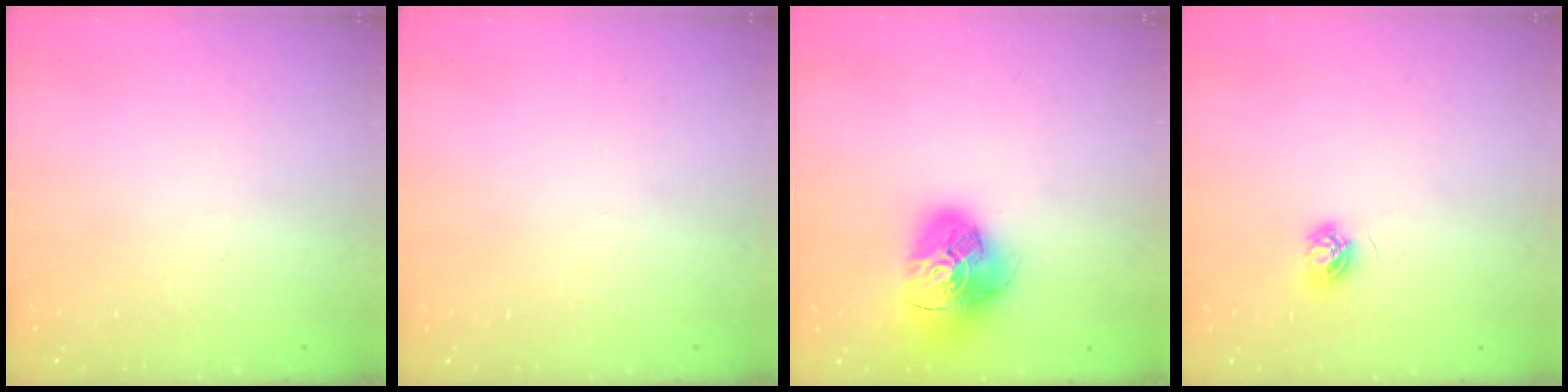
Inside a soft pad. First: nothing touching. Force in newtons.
{"total": 0.0}
{"total": 16.7, "press": 16.6, "slide": 1.8}
{"total": 4.2, "press": 4.2, "slide": 0.4}